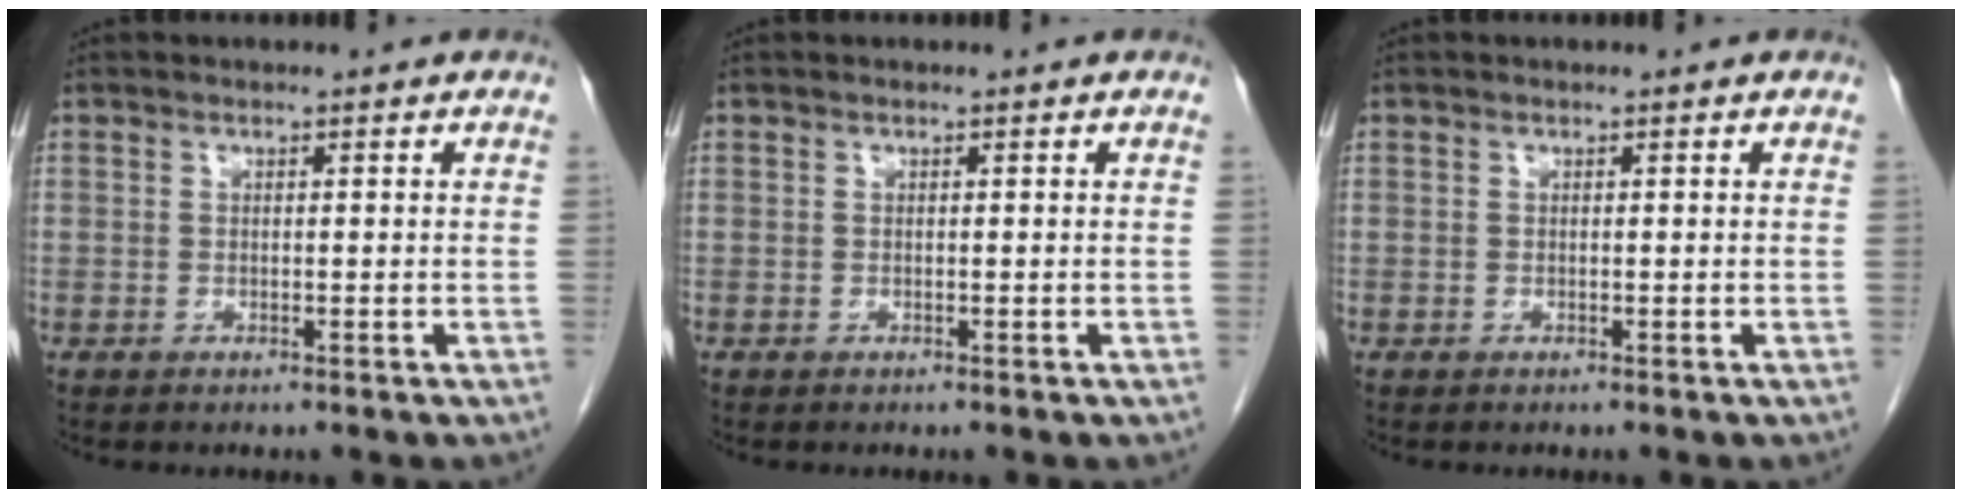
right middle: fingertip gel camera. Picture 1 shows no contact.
{"total": 0.0}
{"total": 0.0}